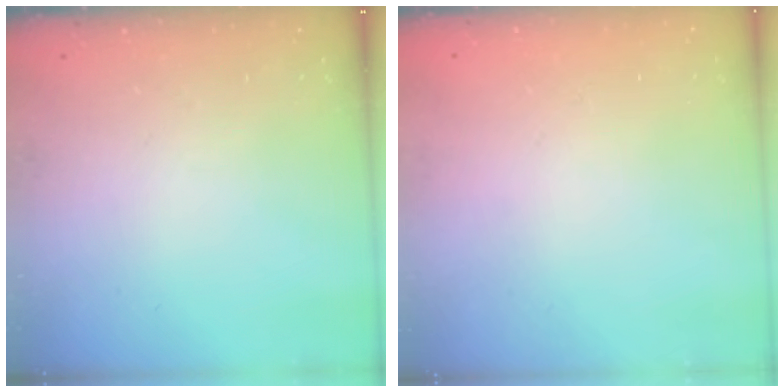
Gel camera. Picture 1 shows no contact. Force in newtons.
{"total": 1.6, "press": 1.6, "slide": 0.2}